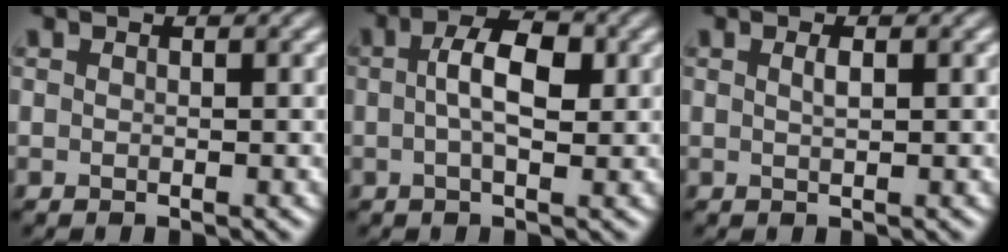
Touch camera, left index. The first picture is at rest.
{"total": 4.5, "force": [0.4, 2.0, 4.0], "torque": [-0.074, 0.006, 0.002]}
{"total": 1.0, "force": [0.3, 0.3, 0.9], "torque": [-0.015, 0.003, 0.005]}